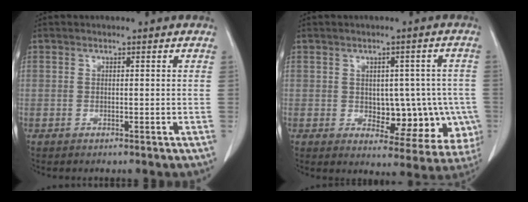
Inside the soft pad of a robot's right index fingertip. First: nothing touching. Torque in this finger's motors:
{"motor_torque": [0.11, 0.08, 0.10, 0.02]}